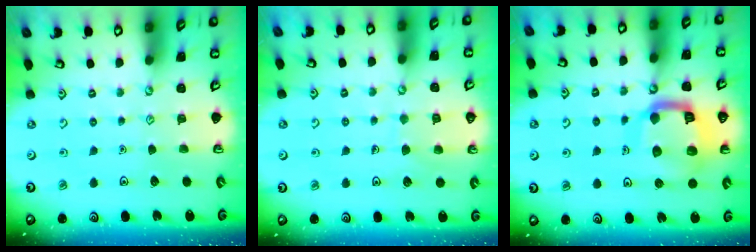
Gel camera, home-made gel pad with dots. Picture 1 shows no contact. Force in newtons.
{"total": 5.9, "press": 5.9, "slide": 0.5}
{"total": 17.0, "press": 16.9, "slide": 1.9}